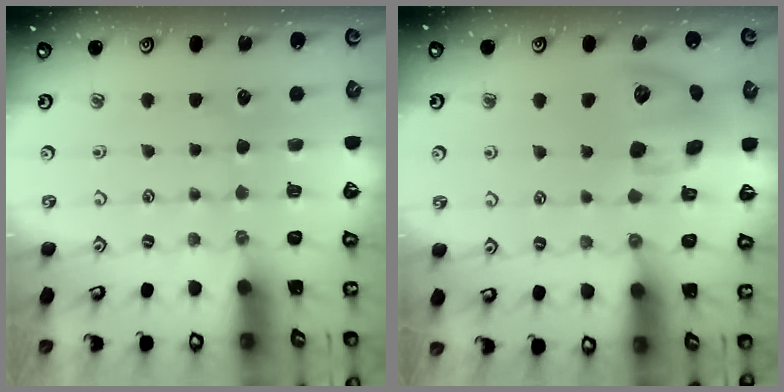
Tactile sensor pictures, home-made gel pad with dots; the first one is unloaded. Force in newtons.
{"total": 13.4, "press": 13.2, "slide": 2.0}